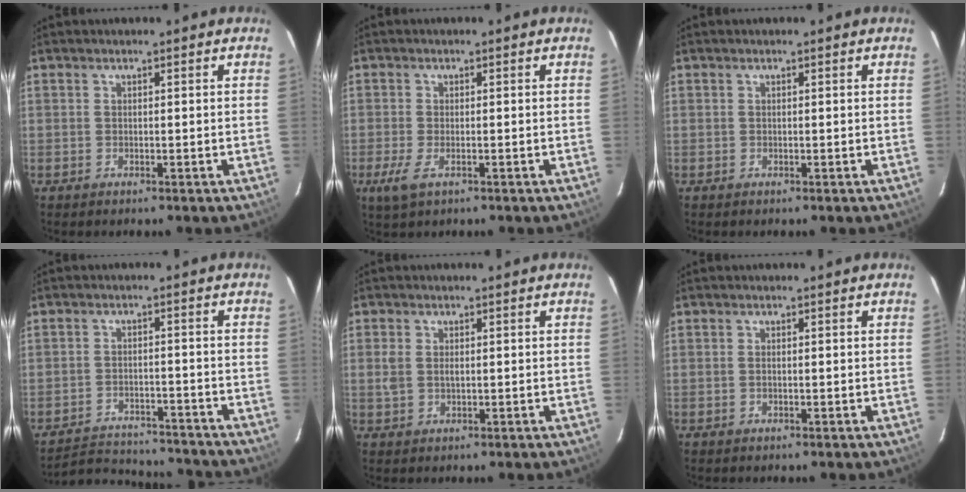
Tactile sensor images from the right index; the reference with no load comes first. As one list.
[{"total": 4.1, "force": [-2.0, 1.7, 3.1], "torque": [-0.071, -0.012, -0.036]}, {"total": 0.0}, {"total": 14.0, "force": [-13.1, 3.4, 3.3], "torque": [-0.082, 0.014, -0.178]}, {"total": 3.1, "force": [0.1, 2.0, 2.3], "torque": [-0.047, -0.001, 0.003]}, {"total": 0.6, "force": [-0.1, 0.4, 0.4], "torque": [-0.010, -0.002, -0.003]}]